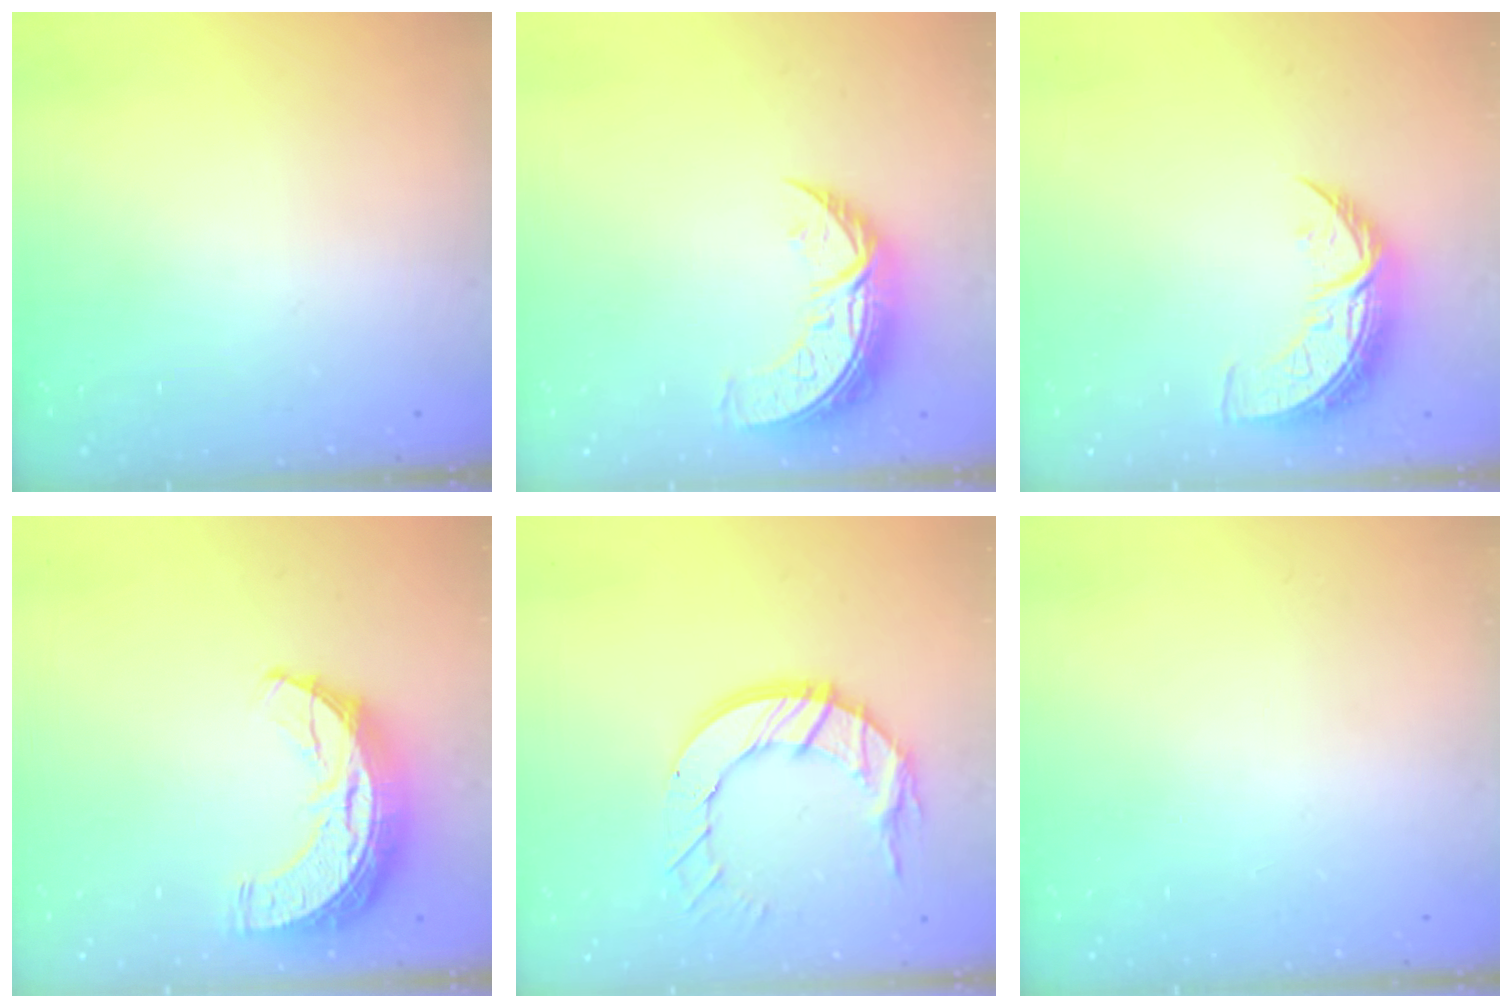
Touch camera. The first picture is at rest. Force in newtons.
{"total": 9.1, "press": 9.0, "slide": 0.8}
{"total": 8.6, "press": 8.5, "slide": 0.8}
{"total": 11.3, "press": 11.2, "slide": 0.7}
{"total": 12.3, "press": 12.3, "slide": 1.2}
{"total": 0.0}